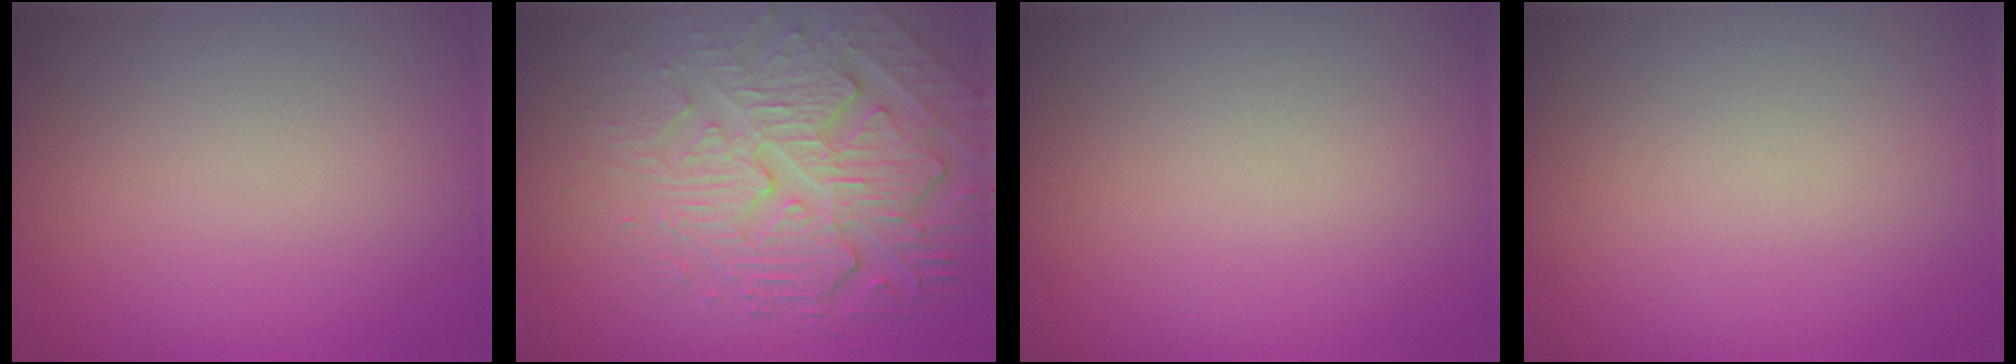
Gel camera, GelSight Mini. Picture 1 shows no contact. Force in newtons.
{"total": 6.9, "press": 5.1, "slide": 4.7}
{"total": 0.0}
{"total": 0.0}